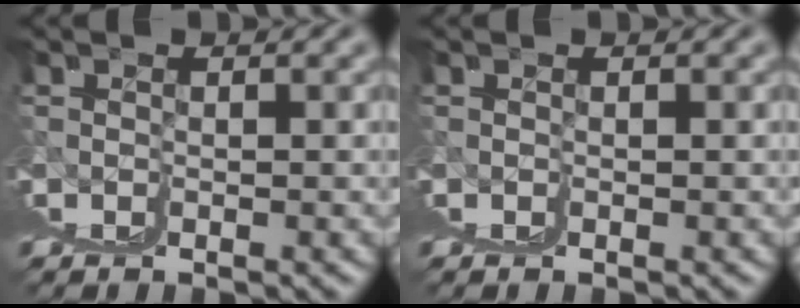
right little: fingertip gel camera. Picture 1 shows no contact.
{"total": 0.0}